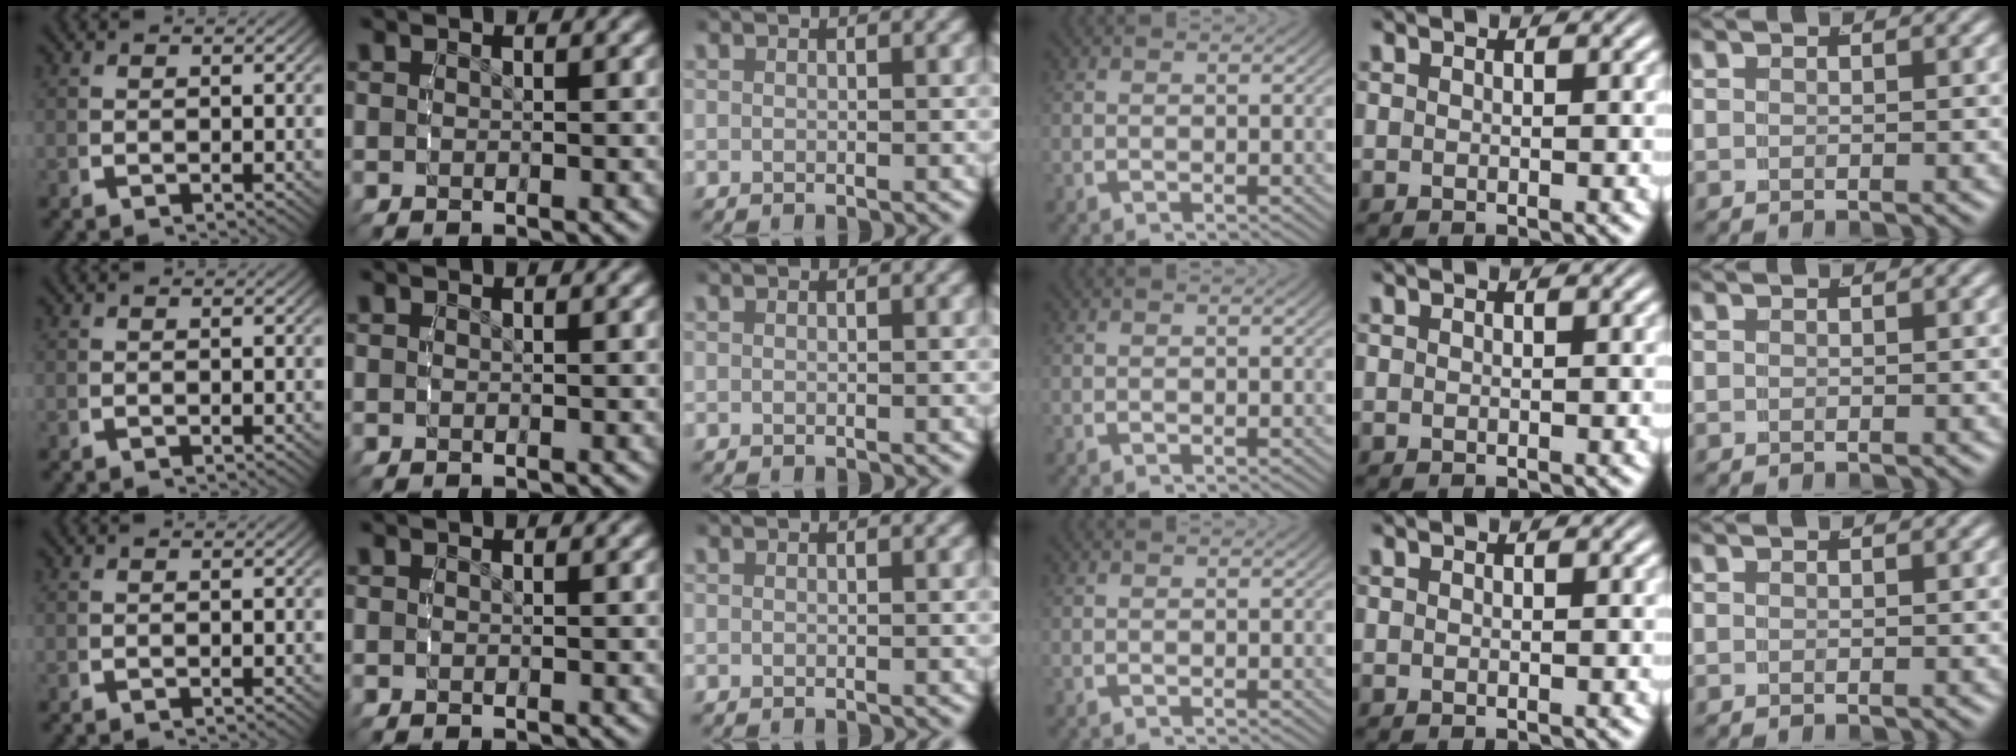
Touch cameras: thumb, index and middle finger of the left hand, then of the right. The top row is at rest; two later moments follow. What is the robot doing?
{"motion": "reach", "object": "pen bag"}